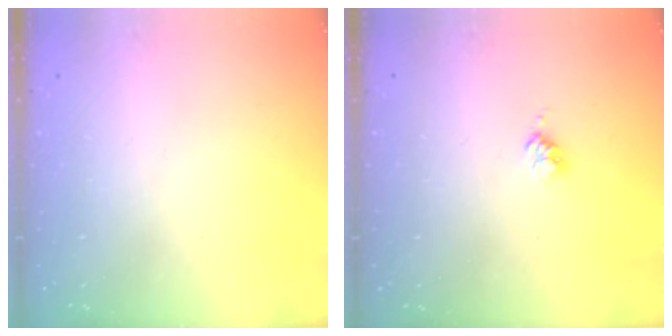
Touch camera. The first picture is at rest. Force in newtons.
{"total": 2.5, "press": 2.5, "slide": 0.3}